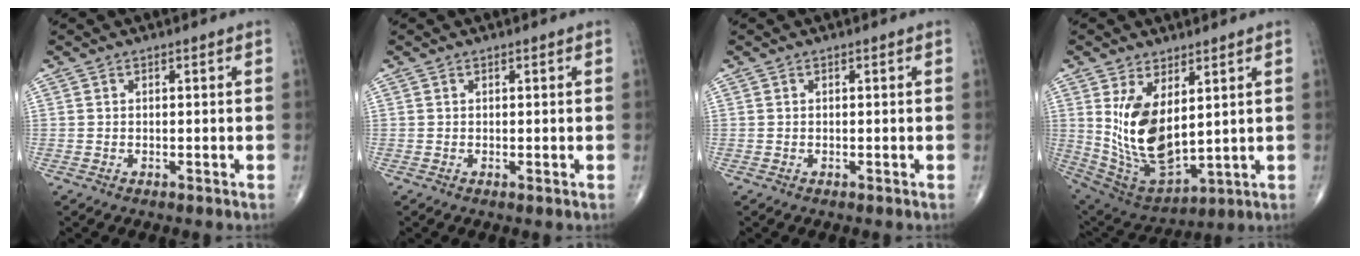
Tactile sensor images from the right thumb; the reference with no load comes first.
{"total": 0.0}
{"total": 0.0}
{"total": 14.8, "force": [3.3, 7.6, 12.2], "torque": [-0.215, -0.026, 0.092]}